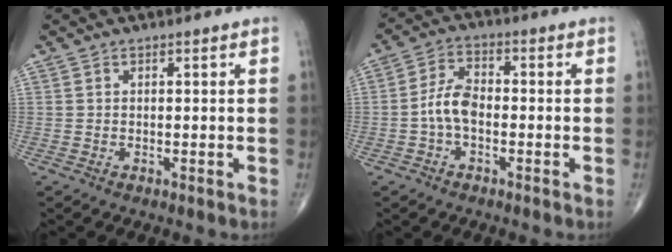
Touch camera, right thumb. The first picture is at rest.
{"total": 5.8, "force": [-1.4, 3.3, 4.6], "torque": [-0.088, 0.022, -0.034]}